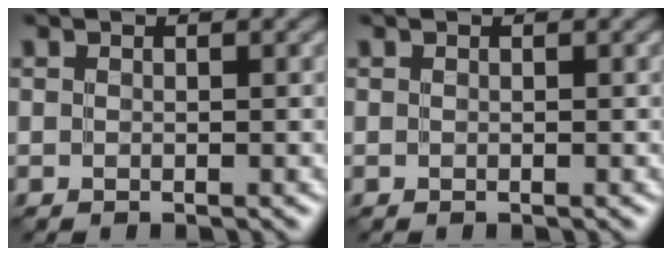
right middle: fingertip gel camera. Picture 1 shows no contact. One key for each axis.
{"total": 0.0}